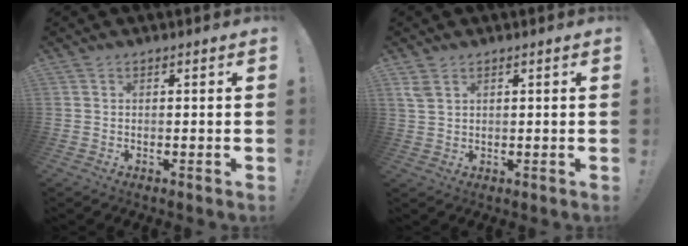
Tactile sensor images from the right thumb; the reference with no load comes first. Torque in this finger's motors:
{"motor_torque": [0.00, -0.01, 0.10, 0.20, 0.12]}